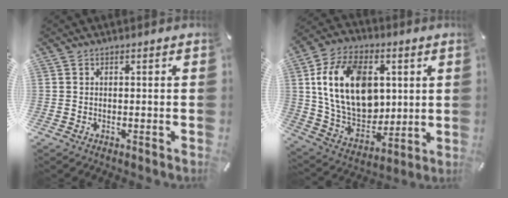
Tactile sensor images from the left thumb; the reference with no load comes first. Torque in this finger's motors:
{"motor_torque": [1.06, 1.41, 1.64, -1.14, 0.73]}